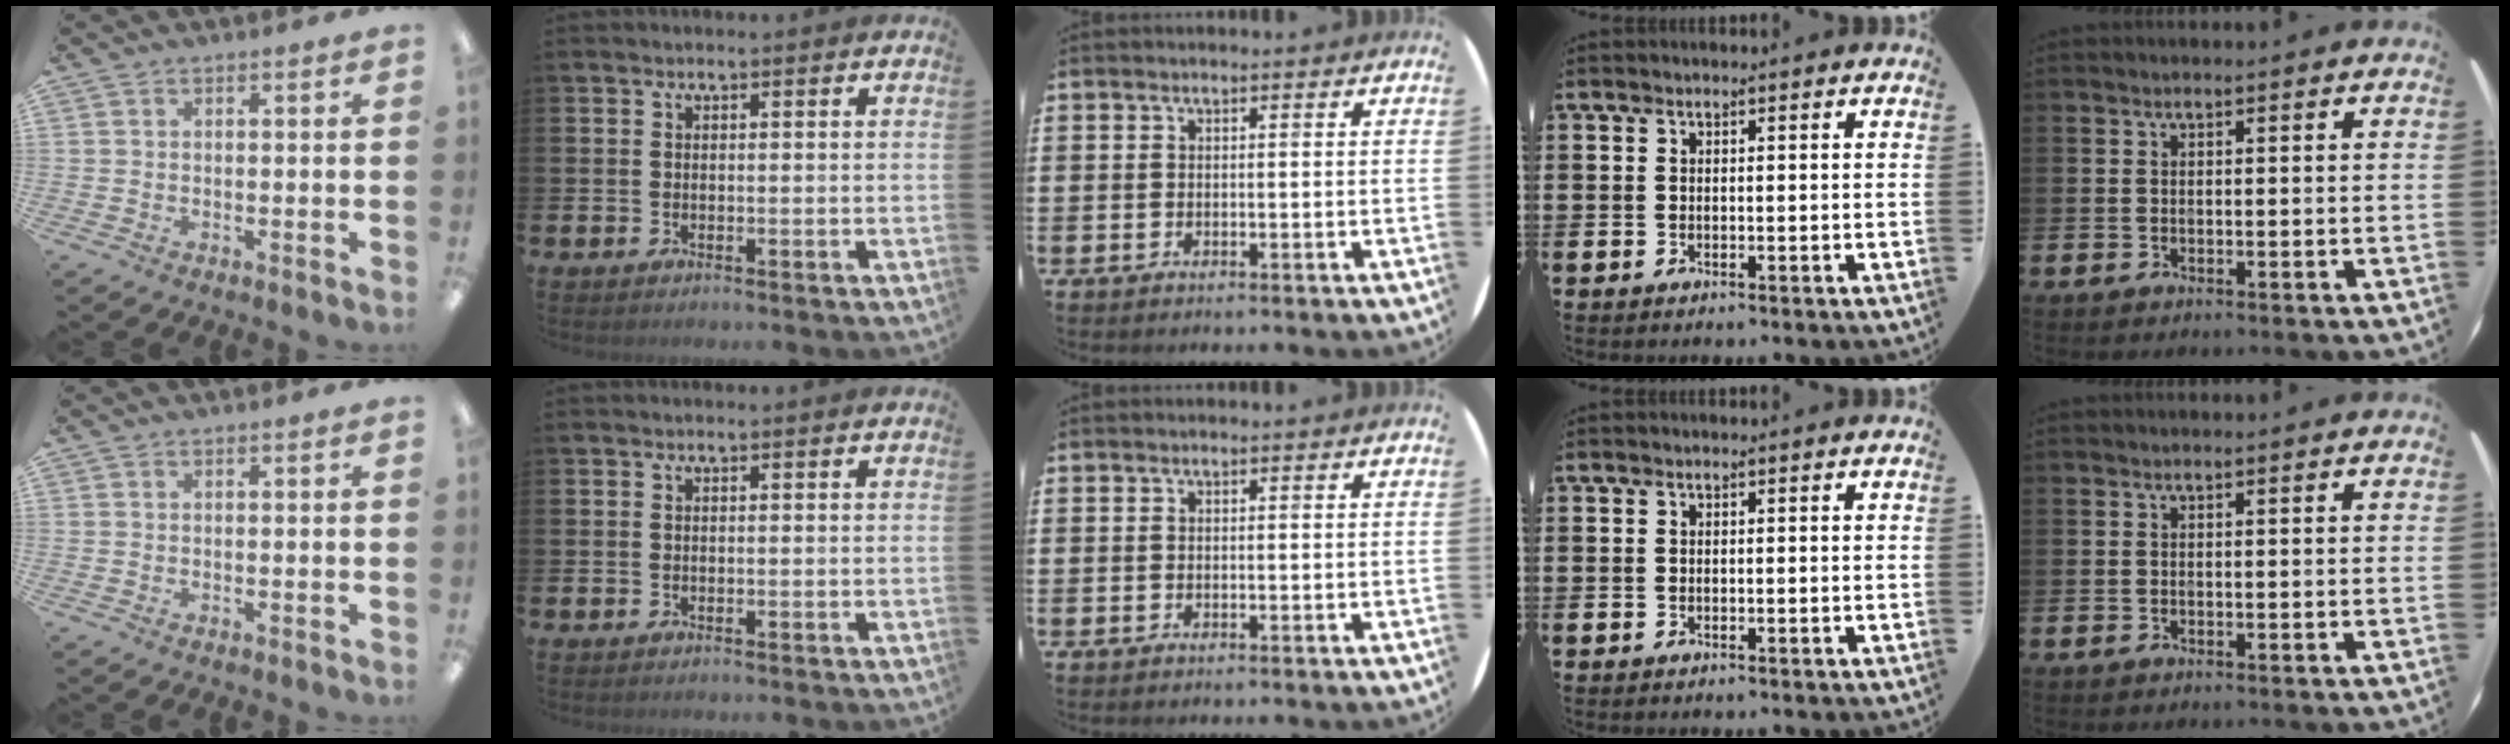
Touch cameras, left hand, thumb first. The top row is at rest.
{}